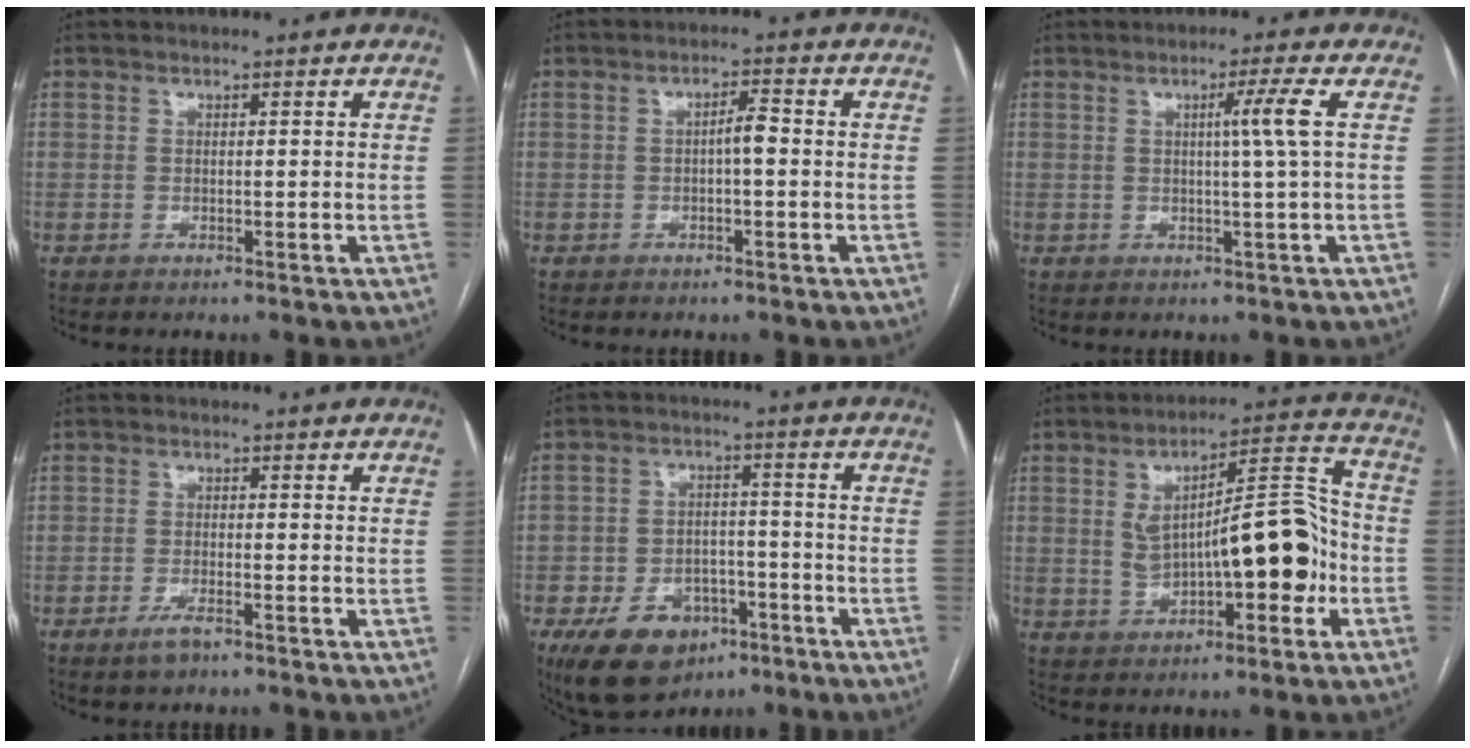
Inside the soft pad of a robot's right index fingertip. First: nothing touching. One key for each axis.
{"total": 2.6, "fx": -0.3, "fy": 0.5, "fz": 2.5, "tx": -0.039, "ty": 0.006, "tz": -0.006}
{"total": 3.9, "fx": 0.6, "fy": -1.5, "fz": 3.5, "tx": -0.060, "ty": -0.001, "tz": 0.012}
{"total": 2.7, "fx": -1.9, "fy": 0.6, "fz": 1.8, "tx": -0.038, "ty": -0.002, "tz": -0.035}
{"total": 11.7, "fx": -6.8, "fy": 7.3, "fz": 6.1, "tx": -0.108, "ty": 0.008, "tz": -0.102}
{"total": 14.8, "fx": -1.2, "fy": 4.7, "fz": 14.0, "tx": -0.222, "ty": 0.035, "tz": -0.006}